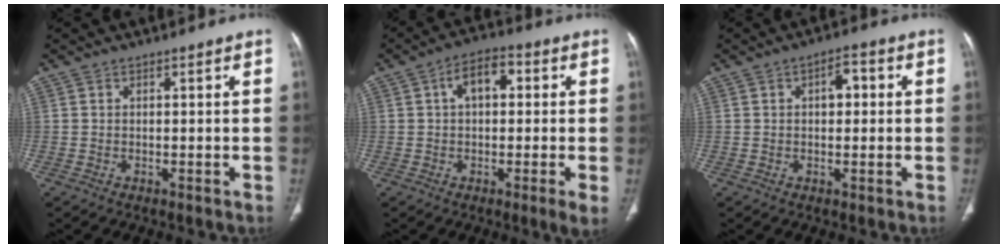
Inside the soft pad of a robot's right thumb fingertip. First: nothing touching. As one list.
[{"total": 10.0, "force": [1.5, 4.0, 9.0], "torque": [-0.130, 0.008, 0.009]}, {"total": 4.0, "force": [0.8, 2.2, 3.2], "torque": [-0.032, 0.013, 0.007]}]